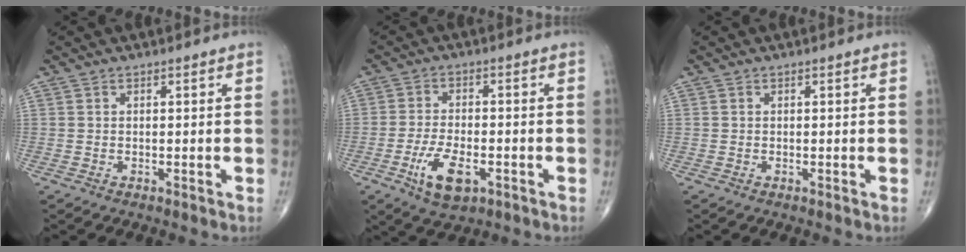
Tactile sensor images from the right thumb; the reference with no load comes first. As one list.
[{"total": 8.3, "force": [-3.4, 3.8, 6.5], "torque": [-0.119, 0.005, -0.056]}, {"total": 0.0}]